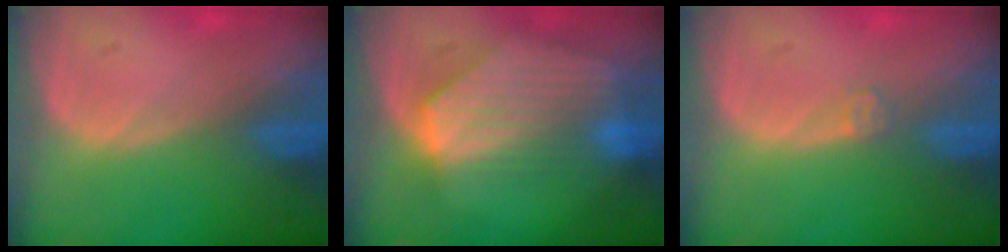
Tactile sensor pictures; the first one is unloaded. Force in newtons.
{"total": 9.2, "press": 8.1, "slide": 4.4}
{"total": 1.5, "press": 1.2, "slide": 0.9}